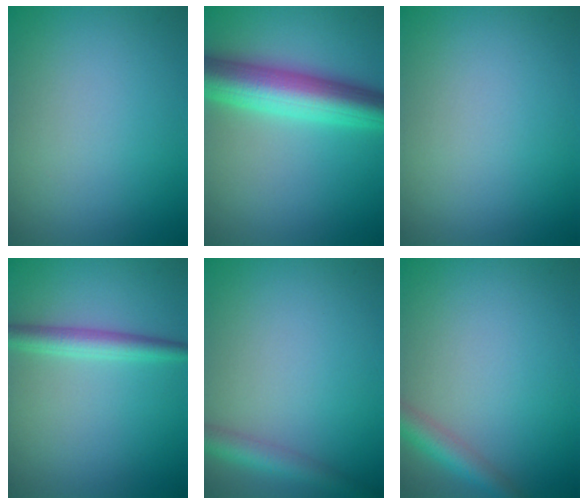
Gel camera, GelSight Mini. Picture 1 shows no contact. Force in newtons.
{"total": 7.6, "press": 7.6, "slide": 0.2}
{"total": 0.0}
{"total": 2.5, "press": 2.5, "slide": 0.0}
{"total": 2.7, "press": 2.7, "slide": 0.1}
{"total": 2.8, "press": 2.8, "slide": 0.1}